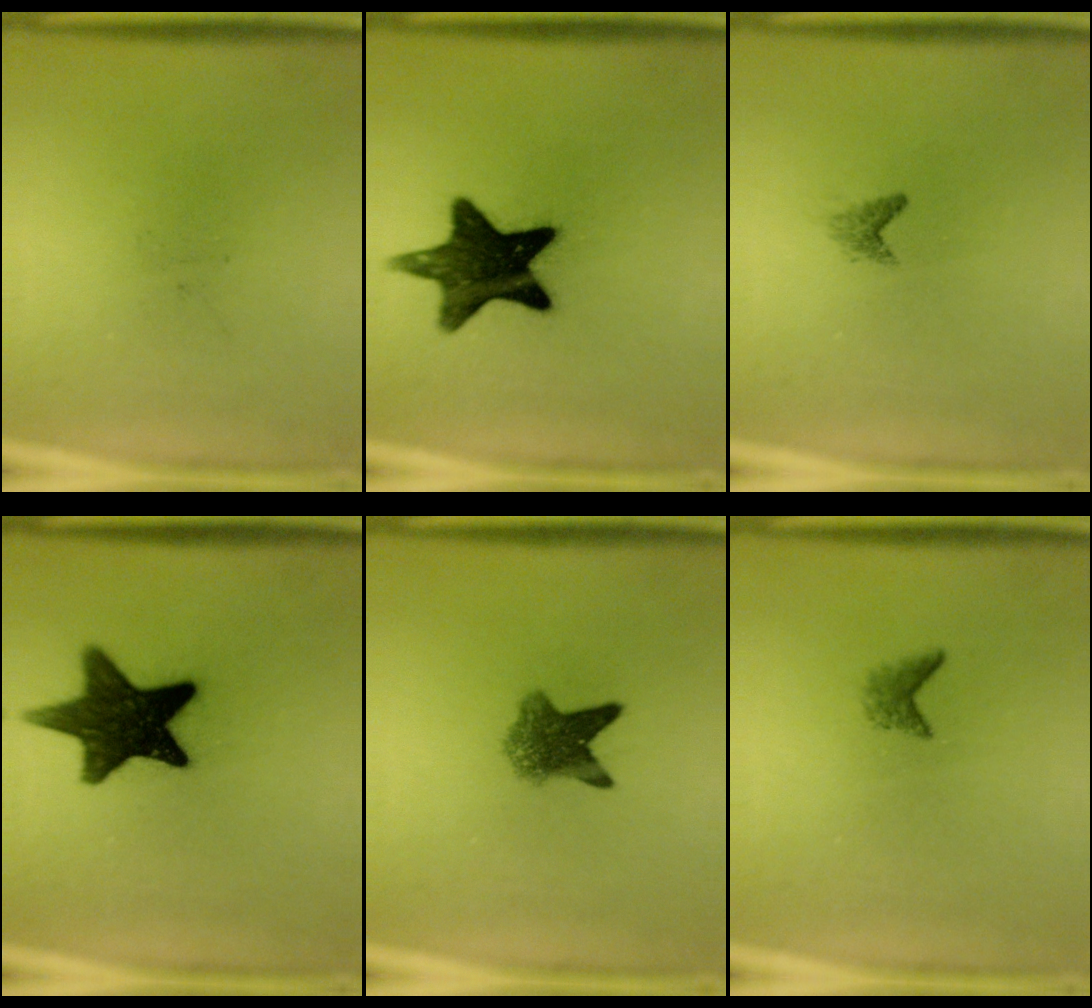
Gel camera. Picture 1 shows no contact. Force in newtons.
{"total": 15.3}
{"total": 1.0}
{"total": 15.9}
{"total": 5.7}
{"total": 1.4}